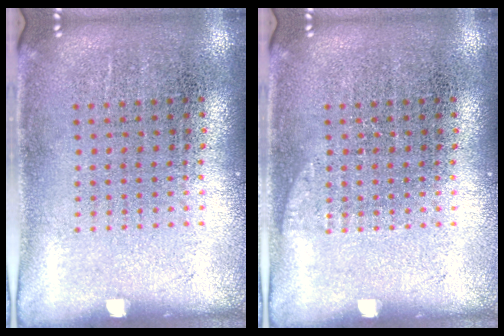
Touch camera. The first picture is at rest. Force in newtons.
{"total": 0.7, "press": 0.7, "slide": 0.2}